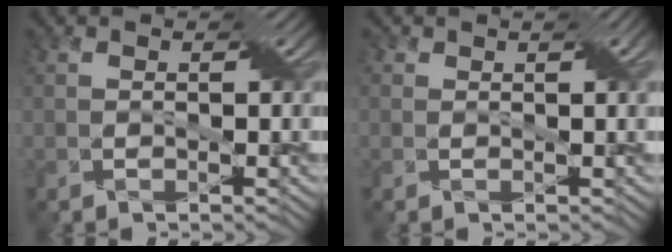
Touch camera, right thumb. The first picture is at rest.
{"total": 1.0, "force": [0.5, 0.6, 0.6], "torque": [-0.006, 0.010, -0.001]}